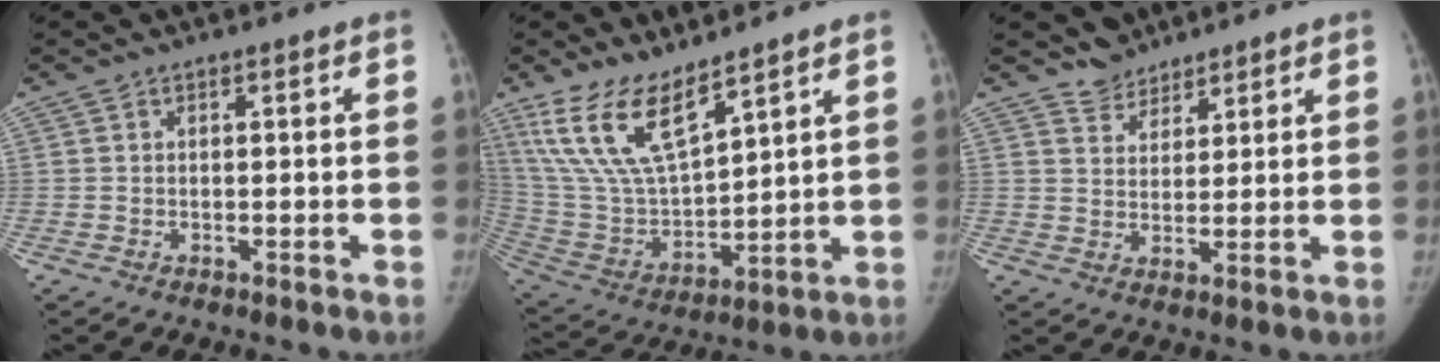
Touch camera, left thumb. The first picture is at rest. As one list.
[{"total": 15.2, "force": [10.4, 5.2, 9.8], "torque": [-0.181, -0.054, 0.222]}, {"total": 4.6, "force": [4.0, 2.3, -0.4], "torque": [0.034, -0.033, 0.069]}]